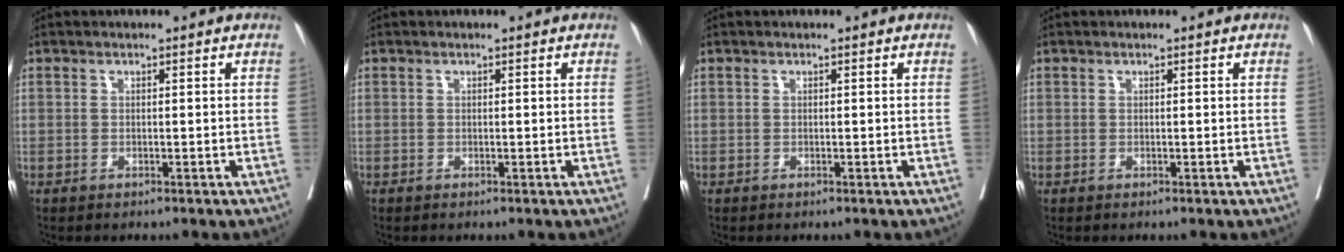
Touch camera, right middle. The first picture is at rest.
{"total": 0.0}
{"total": 0.0}
{"total": 0.0}